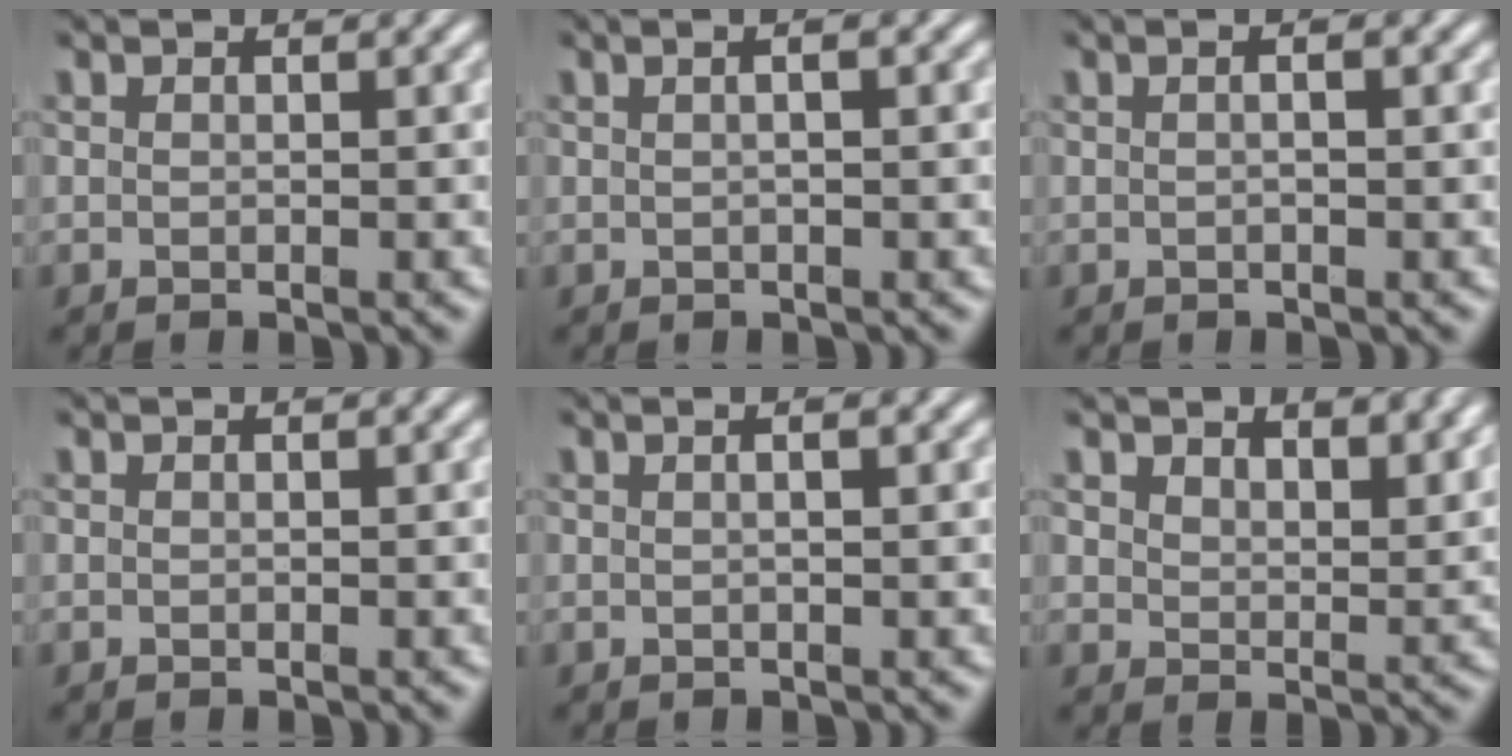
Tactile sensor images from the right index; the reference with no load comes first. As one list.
[{"total": 1.6, "force": [0.2, 0.2, 1.6], "torque": [-0.015, 0.010, -0.001]}, {"total": 1.4, "force": [0.0, 0.2, 1.4], "torque": [-0.017, 0.006, -0.004]}, {"total": 0.0}, {"total": 1.3, "force": [0.1, -0.1, 1.3], "torque": [-0.013, 0.005, 0.000]}, {"total": 3.1, "force": [2.9, 0.7, 0.8], "torque": [-0.015, -0.009, 0.058]}]